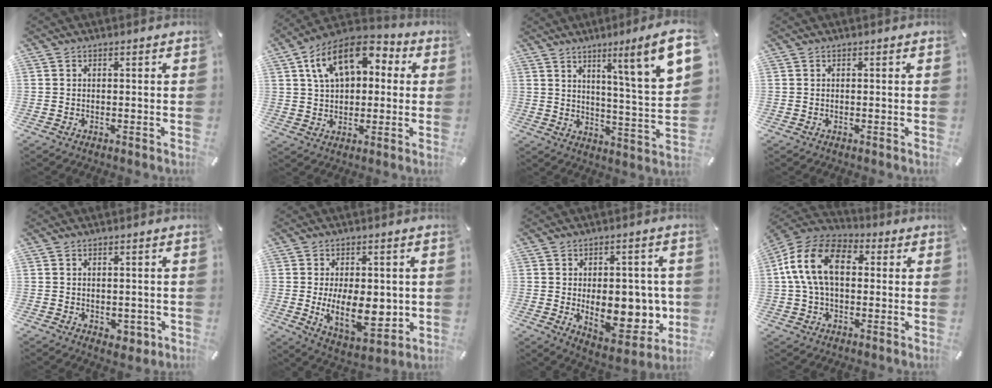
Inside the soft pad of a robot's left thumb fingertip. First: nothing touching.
{"total": 14.6, "force": [5.6, 9.6, 9.4], "torque": [-0.179, -0.008, 0.102]}
{"total": 12.0, "force": [7.5, -0.4, 9.3], "torque": [-0.133, -0.057, 0.105]}
{"total": 0.0}
{"total": 2.6, "force": [-0.6, 1.9, 1.7], "torque": [-0.020, 0.001, -0.010]}
{"total": 14.3, "force": [-0.9, 8.4, 11.5], "torque": [-0.197, -0.020, -0.013]}
{"total": 15.6, "force": [-1.3, 9.1, 12.6], "torque": [-0.163, -0.017, -0.011]}
{"total": 15.9, "force": [2.4, 10.4, 11.7], "torque": [-0.257, 0.018, 0.044]}